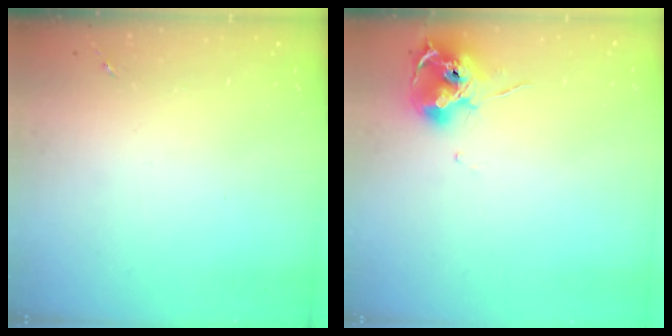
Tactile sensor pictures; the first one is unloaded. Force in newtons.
{"total": 11.7, "press": 11.7, "slide": 0.7}